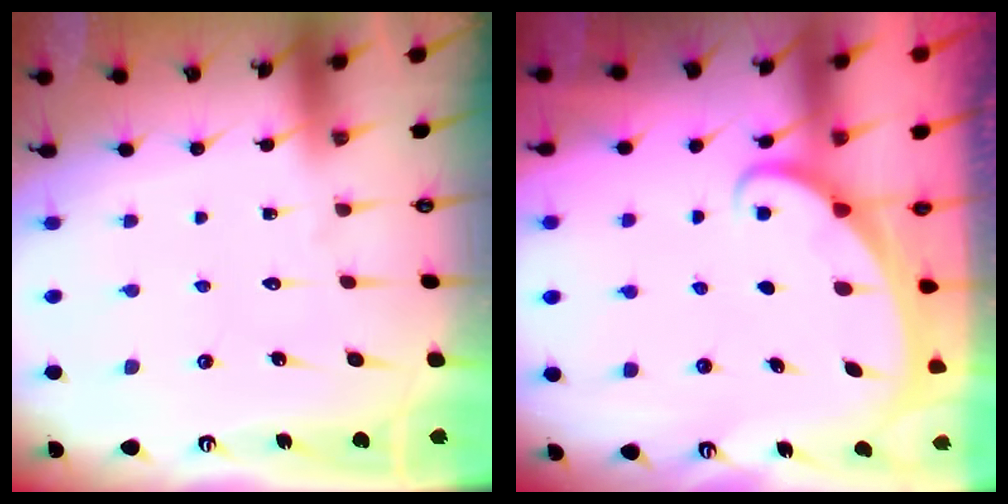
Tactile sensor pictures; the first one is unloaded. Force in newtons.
{"total": 1.8, "press": 1.8, "slide": 0.1}